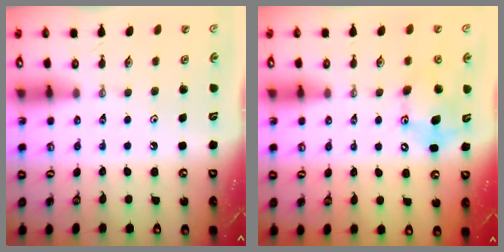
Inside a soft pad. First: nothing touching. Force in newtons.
{"total": 11.9, "press": 11.5, "slide": 2.9}